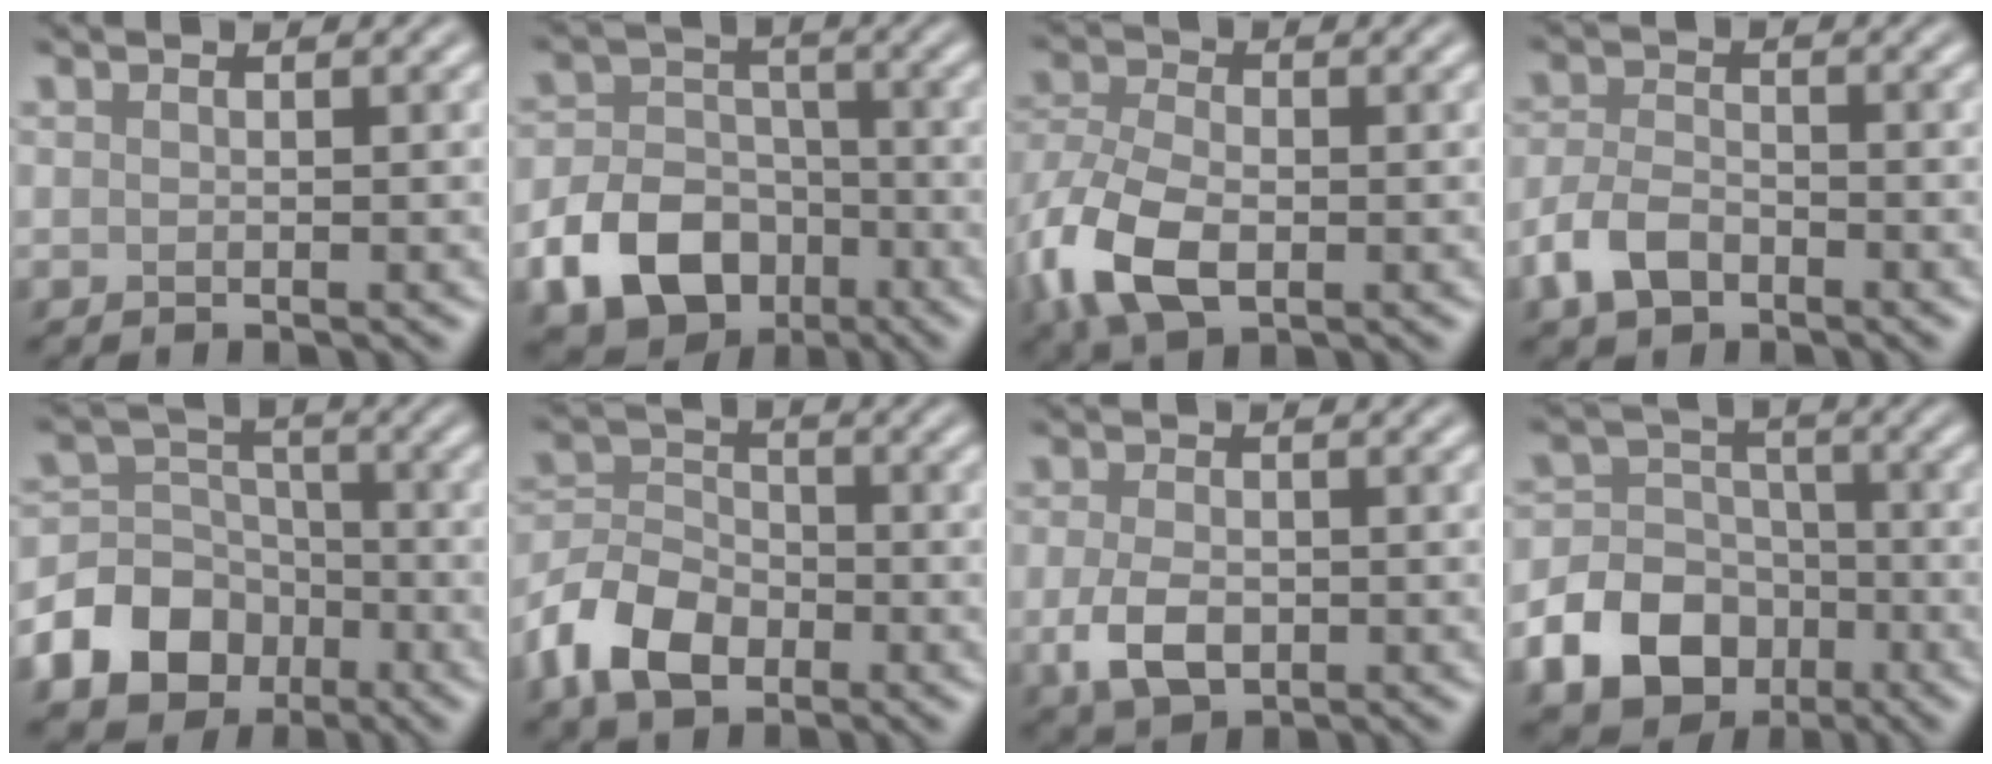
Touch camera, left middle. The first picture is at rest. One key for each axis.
{"total": 8.1, "fx": -3.8, "fy": 5.9, "fz": 4.1, "tx": -0.076, "ty": -0.007, "tz": -0.074}
{"total": 7.2, "fx": -2.5, "fy": 4.4, "fz": 5.1, "tx": -0.125, "ty": -0.007, "tz": -0.058}
{"total": 3.6, "fx": -2.2, "fy": 2.2, "fz": 1.9, "tx": -0.038, "ty": 0.000, "tz": -0.052}
{"total": 9.2, "fx": -4.4, "fy": 7.2, "fz": 3.7, "tx": -0.067, "ty": -0.007, "tz": -0.106}
{"total": 6.5, "fx": -3.4, "fy": 4.3, "fz": 3.6, "tx": -0.075, "ty": 0.003, "tz": -0.079}
{"total": 4.0, "fx": -1.0, "fy": 2.5, "fz": 2.9, "tx": -0.064, "ty": -0.008, "tz": -0.021}
{"total": 10.5, "fx": -4.7, "fy": 8.4, "fz": 4.2, "tx": -0.069, "ty": -0.025, "tz": -0.111}